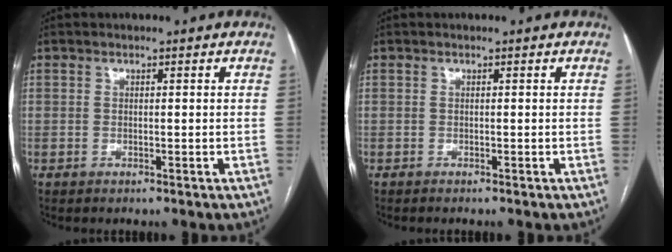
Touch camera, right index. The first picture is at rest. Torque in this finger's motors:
{"motor_torque": [0.09, -0.10, 0.03, 0.01]}